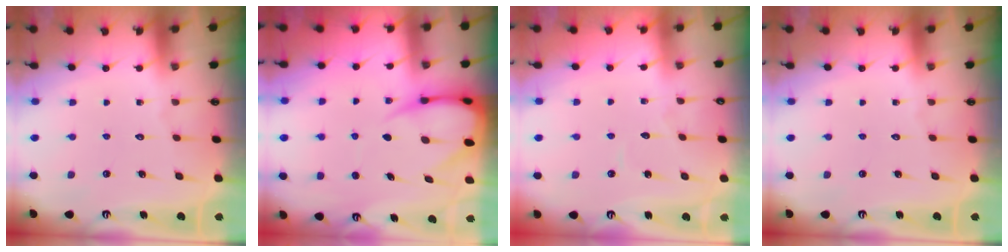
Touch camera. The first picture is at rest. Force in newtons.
{"total": 9.0, "press": 8.9, "slide": 1.0}
{"total": 2.8, "press": 2.8, "slide": 0.0}
{"total": 0.0}